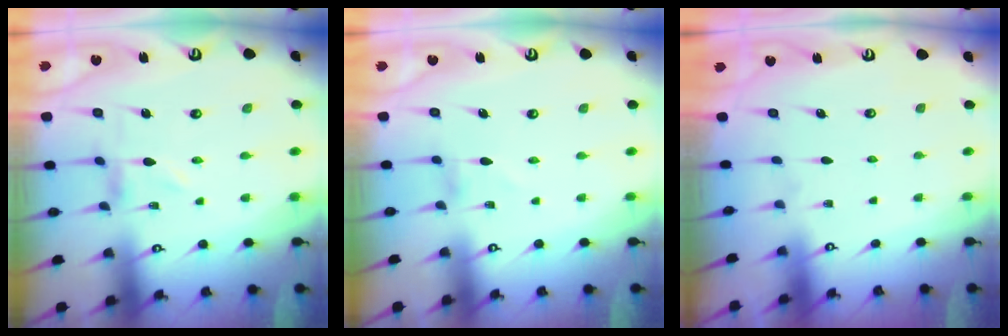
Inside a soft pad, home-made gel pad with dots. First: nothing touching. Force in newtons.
{"total": 0.6, "press": 0.6, "slide": 0.1}
{"total": 1.6, "press": 1.6, "slide": 0.1}